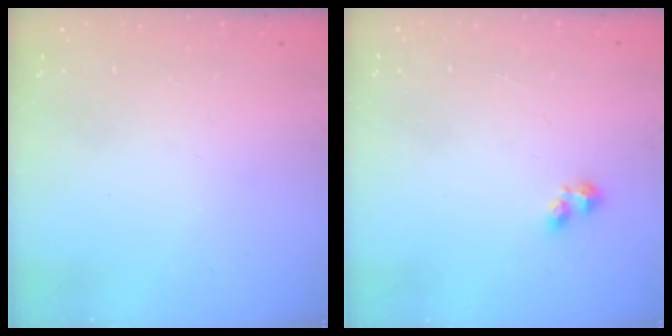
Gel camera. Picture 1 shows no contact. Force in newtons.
{"total": 2.2, "press": 2.1, "slide": 0.7}